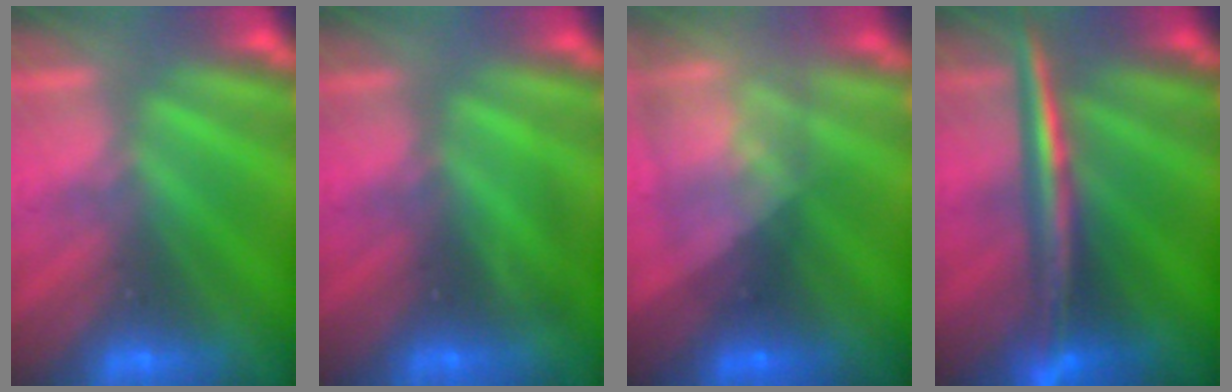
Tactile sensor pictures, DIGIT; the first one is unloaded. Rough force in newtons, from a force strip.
{"total": 1.9}
{"total": 7.3}
{"total": 2.9}